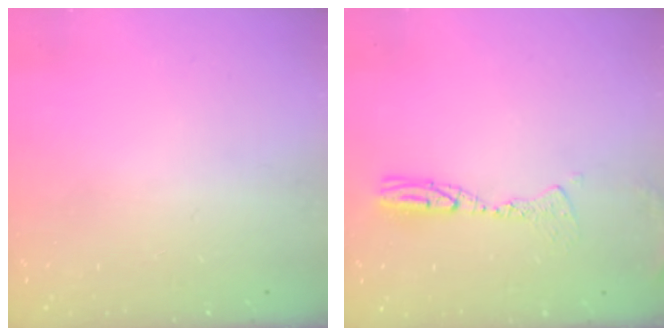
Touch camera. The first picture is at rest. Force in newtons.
{"total": 9.6, "press": 9.5, "slide": 1.9}